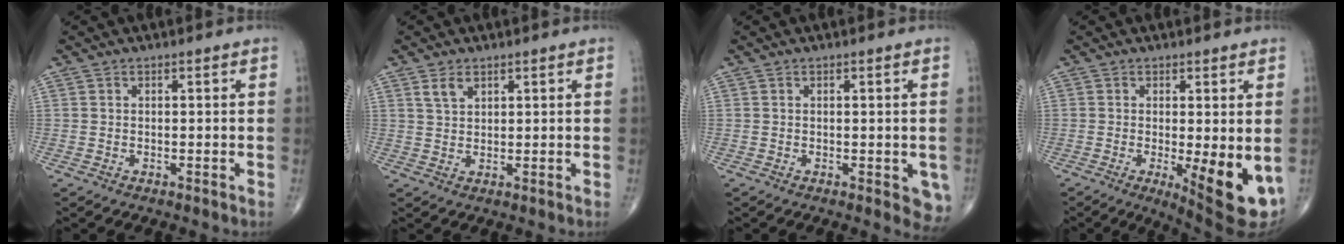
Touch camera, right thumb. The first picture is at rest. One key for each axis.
{"total": 2.8, "fx": 1.7, "fy": 1.5, "fz": 1.6, "tx": -0.027, "ty": -0.005, "tz": 0.037}
{"total": 4.4, "fx": -1.2, "fy": 1.9, "fz": 3.8, "tx": -0.024, "ty": -0.007, "tz": -0.014}
{"total": 11.2, "fx": -2.3, "fy": 3.1, "fz": 10.5, "tx": -0.137, "ty": -0.025, "tz": -0.023}